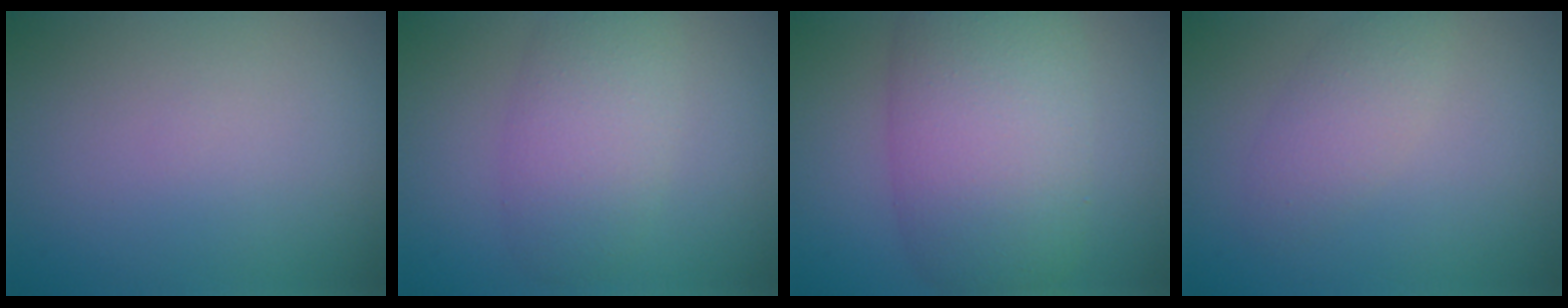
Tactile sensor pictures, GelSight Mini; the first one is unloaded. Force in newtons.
{"total": 4.6, "press": 4.6, "slide": 0.2}
{"total": 9.5, "press": 9.5, "slide": 0.5}
{"total": 2.4, "press": 2.4, "slide": 0.0}